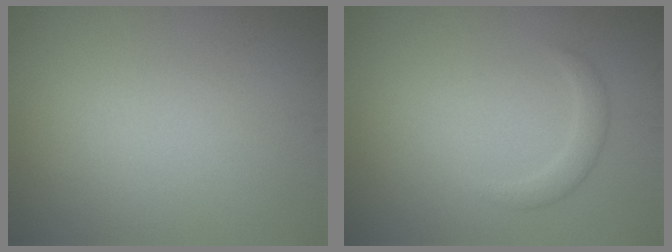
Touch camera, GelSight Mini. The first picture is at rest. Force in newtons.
{"total": 1.6, "press": 1.6, "slide": 0.1}